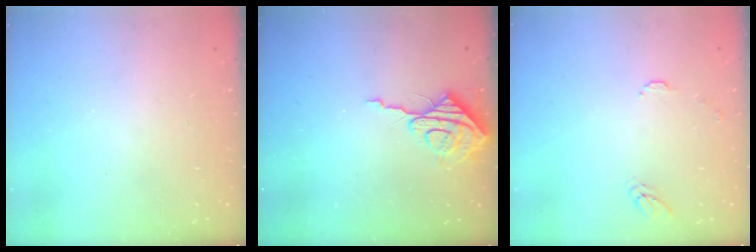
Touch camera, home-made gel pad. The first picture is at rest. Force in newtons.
{"total": 8.8, "press": 8.8, "slide": 0.3}
{"total": 8.0, "press": 8.0, "slide": 0.7}